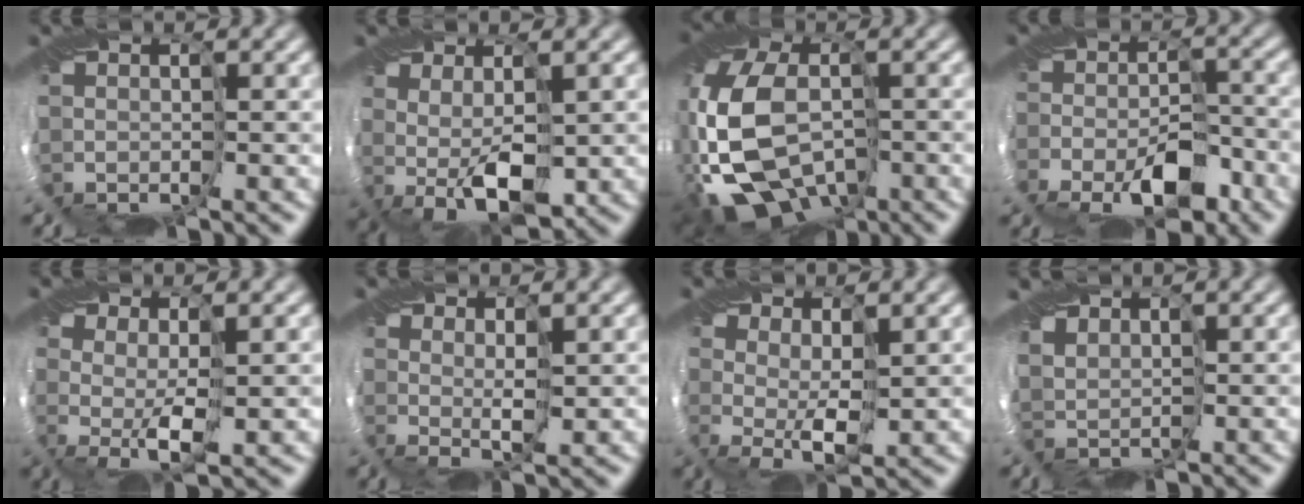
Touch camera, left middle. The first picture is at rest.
{"total": 4.5, "force": [-0.1, 1.9, 4.1], "torque": [-0.093, -0.006, -0.003]}
{"total": 12.0, "force": [-5.5, 6.6, 8.3], "torque": [-0.194, -0.036, -0.097]}
{"total": 3.3, "force": [-2.3, 1.5, 1.7], "torque": [-0.012, -0.008, -0.038]}
{"total": 1.5, "force": [0.5, -0.9, 1.1], "torque": [-0.024, -0.006, 0.010]}
{"total": 1.7, "force": [1.3, -1.1, -0.1], "torque": [-0.004, -0.002, 0.027]}
{"total": 1.7, "force": [1.3, -0.5, 0.9], "torque": [-0.018, -0.001, 0.026]}
{"total": 3.0, "force": [0.9, 1.9, 2.1], "torque": [-0.031, -0.006, 0.007]}